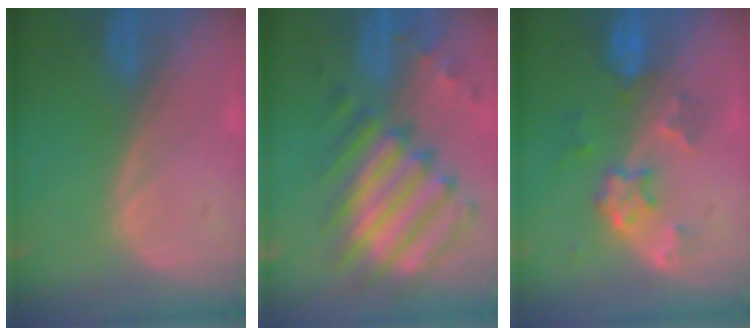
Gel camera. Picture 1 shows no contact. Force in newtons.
{"total": 11.9, "press": 10.3, "slide": 5.9}
{"total": 6.1, "press": 5.5, "slide": 2.7}